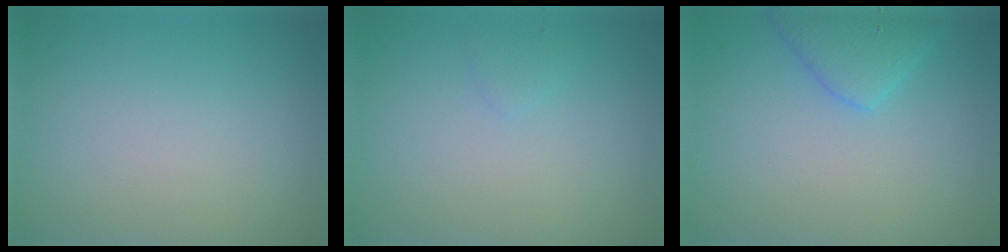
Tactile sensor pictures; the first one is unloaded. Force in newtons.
{"total": 0.6, "press": 0.6, "slide": 0.1}
{"total": 3.1, "press": 3.0, "slide": 0.3}